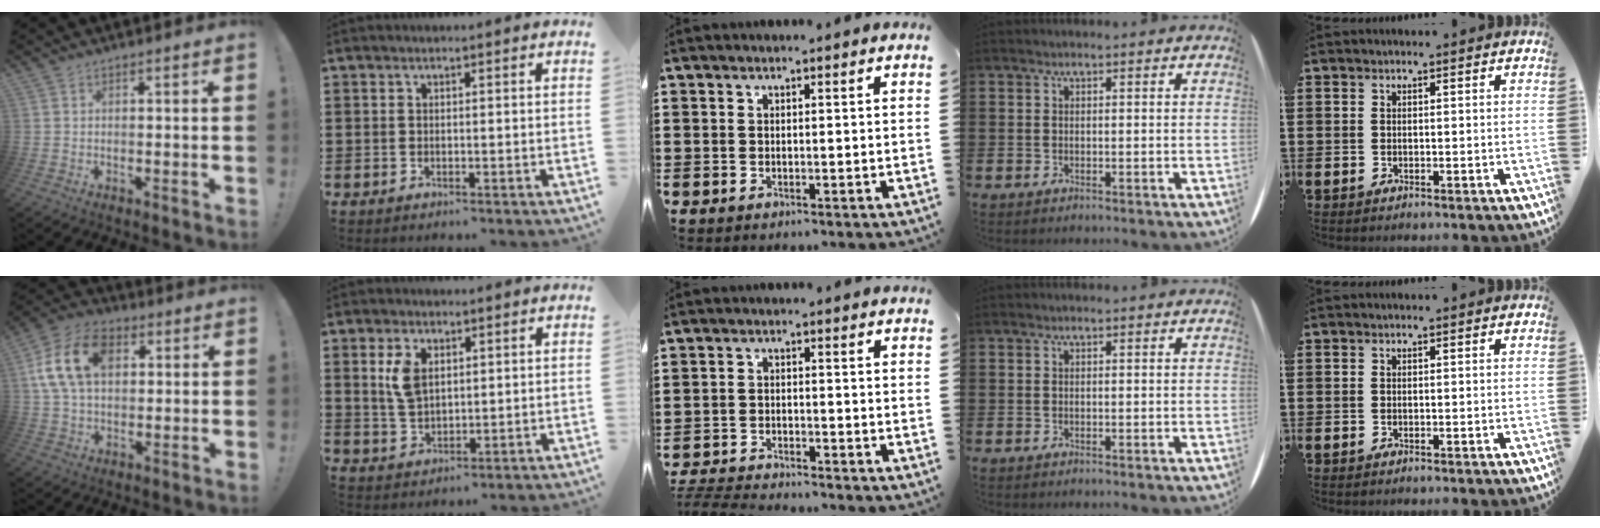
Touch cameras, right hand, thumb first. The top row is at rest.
{"thumb": {"total": 16.2, "force": [4.1, 10.9, 11.3], "torque": [-0.217, 0.004, 0.077]}, "index": {"total": 4.9, "force": [1.6, 2.9, 3.7], "torque": [-0.089, 0.007, 0.026]}, "middle": {"total": 3.8, "force": [-3.8, 0.2, 0.4], "torque": [-0.022, -0.005, -0.084]}}